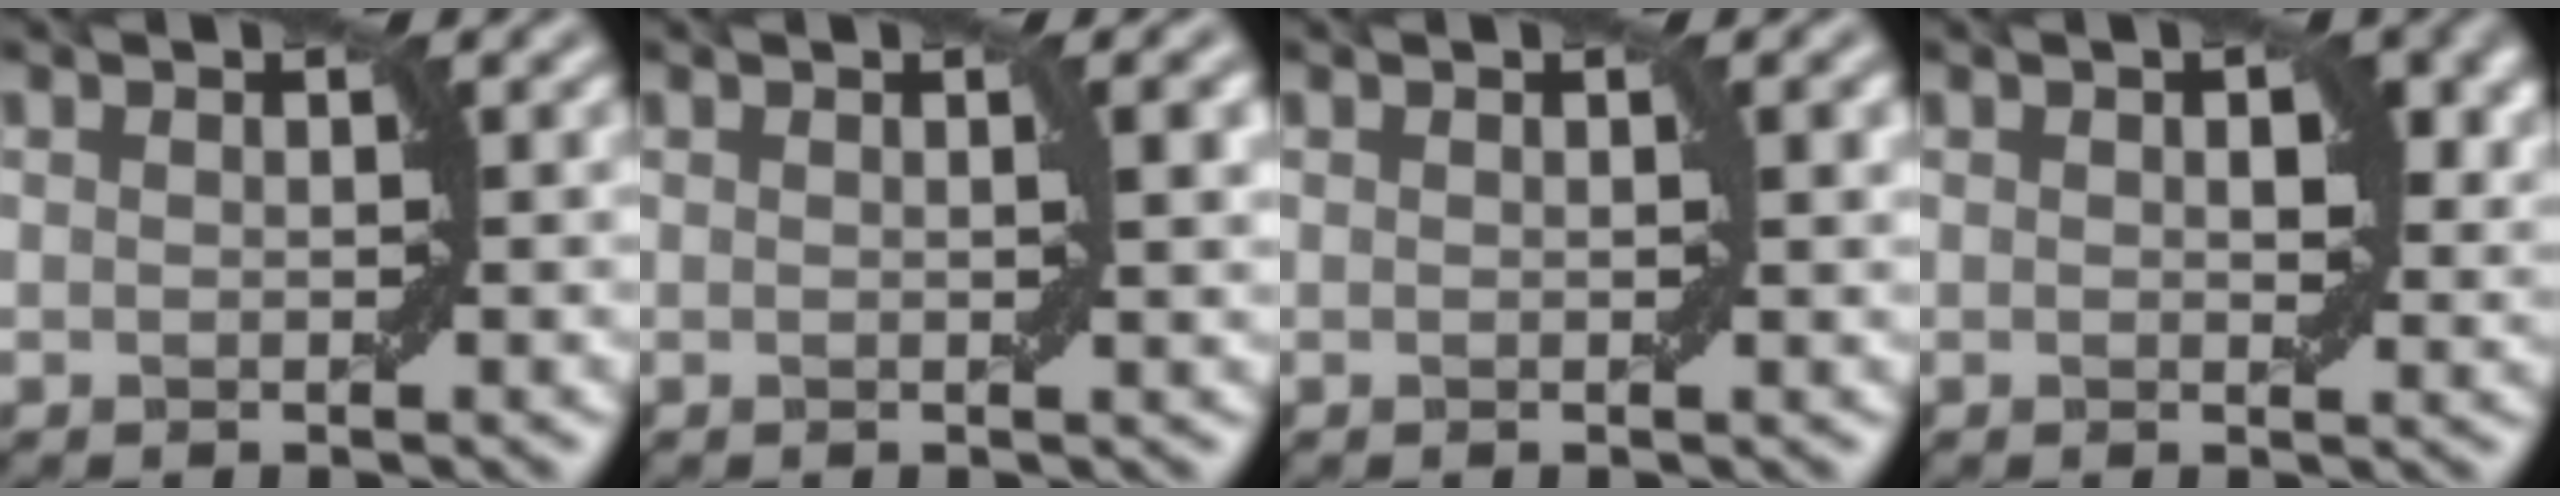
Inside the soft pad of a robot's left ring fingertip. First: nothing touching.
{"total": 2.0, "force": [0.5, 0.3, 1.9], "torque": [-0.020, 0.005, 0.009]}
{"total": 1.2, "force": [0.4, 0.1, 1.1], "torque": [-0.013, 0.002, 0.007]}
{"total": 3.2, "force": [0.8, 1.7, 2.5], "torque": [-0.031, -0.001, 0.014]}